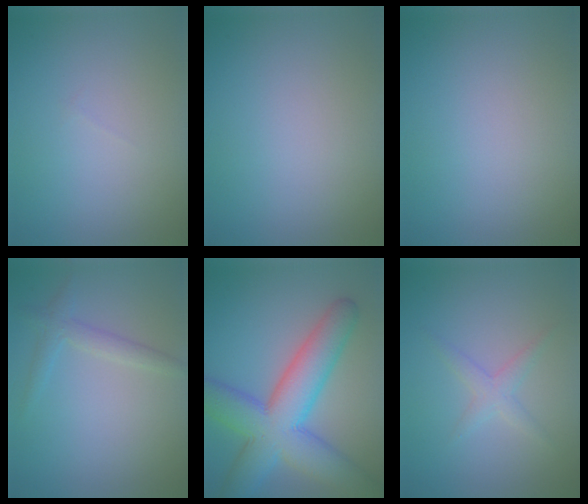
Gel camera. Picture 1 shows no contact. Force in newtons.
{"total": 0.0}
{"total": 0.0}
{"total": 1.9, "press": 1.9, "slide": 0.2}
{"total": 10.5, "press": 10.5, "slide": 0.2}
{"total": 1.7, "press": 1.7, "slide": 0.1}